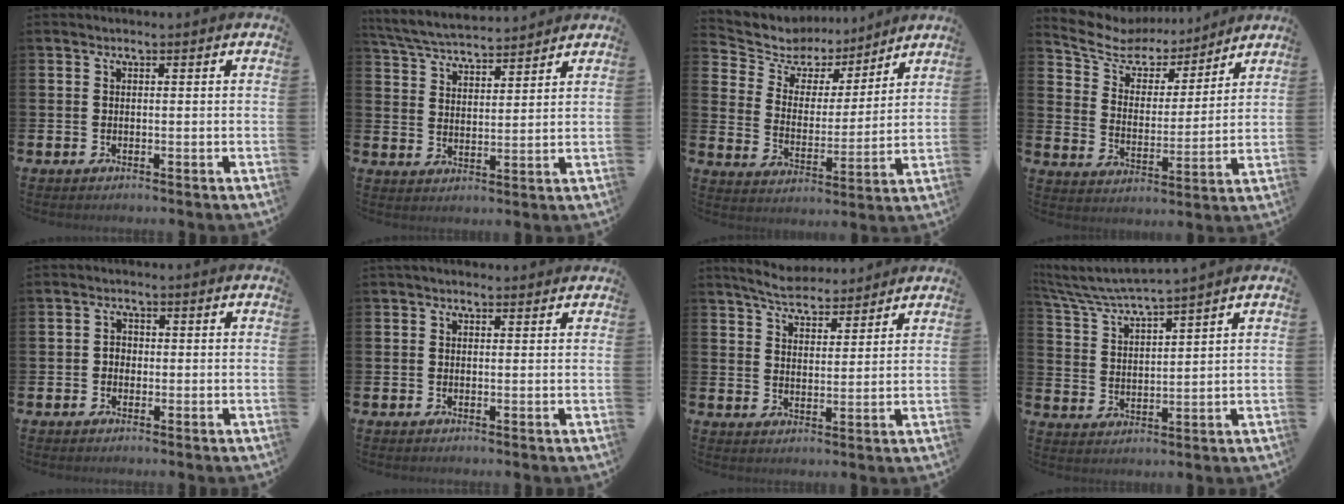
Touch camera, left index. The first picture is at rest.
{"total": 5.5, "force": [5.4, 0.7, 0.7], "torque": [-0.035, -0.031, 0.096]}
{"total": 6.9, "force": [5.9, 3.4, 0.7], "torque": [-0.048, -0.049, 0.100]}
{"total": 7.0, "force": [6.2, 3.0, 1.0], "torque": [-0.060, -0.045, 0.107]}
{"total": 1.6, "force": [-0.2, 1.4, 0.7], "torque": [0.002, 0.003, -0.011]}
{"total": 1.1, "force": [0.8, 0.5, 0.4], "torque": [0.005, 0.001, 0.011]}
{"total": 5.7, "force": [5.6, 1.0, 1.0], "torque": [-0.035, -0.021, 0.102]}
{"total": 5.1, "force": [4.9, -0.4, 1.3], "torque": [-0.048, -0.033, 0.082]}